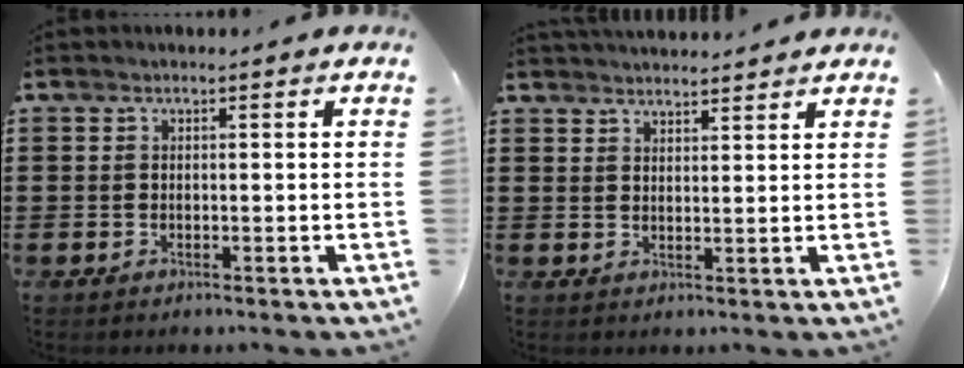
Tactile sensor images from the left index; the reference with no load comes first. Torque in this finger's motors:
{"motor_torque": [2.14, 0.00, 0.55, 0.10]}